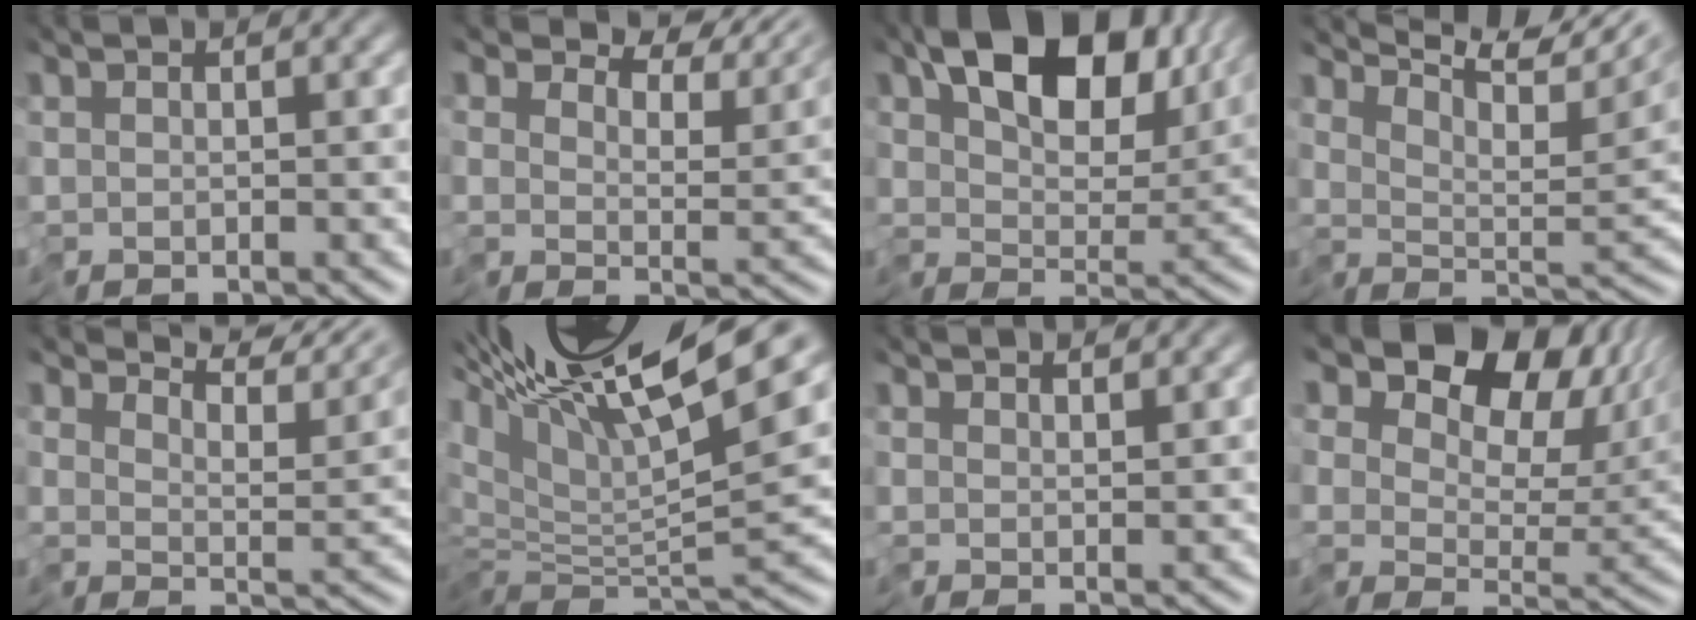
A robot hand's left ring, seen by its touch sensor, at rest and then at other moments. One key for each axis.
{"total": 5.6, "fx": 5.4, "fy": 1.0, "fz": 1.0, "tx": -0.014, "ty": 0.000, "tz": 0.083}
{"total": 9.6, "fx": 4.7, "fy": 5.1, "fz": 6.6, "tx": -0.103, "ty": 0.009, "tz": 0.081}
{"total": 8.4, "fx": 7.3, "fy": 0.7, "fz": 4.1, "tx": -0.060, "ty": 0.014, "tz": 0.120}
{"total": 6.9, "fx": 6.7, "fy": 0.1, "fz": 1.7, "tx": -0.026, "ty": 0.011, "tz": 0.094}
{"total": 12.5, "fx": 6.2, "fy": 1.9, "fz": 10.8, "tx": -0.188, "ty": 0.035, "tz": 0.108}
{"total": 1.6, "fx": 1.5, "fy": -0.6, "fz": -0.1, "tx": -0.001, "ty": 0.012, "tz": 0.030}
{"total": 11.7, "fx": 6.1, "fy": 7.2, "fz": 7.0, "tx": -0.086, "ty": 0.013, "tz": 0.093}